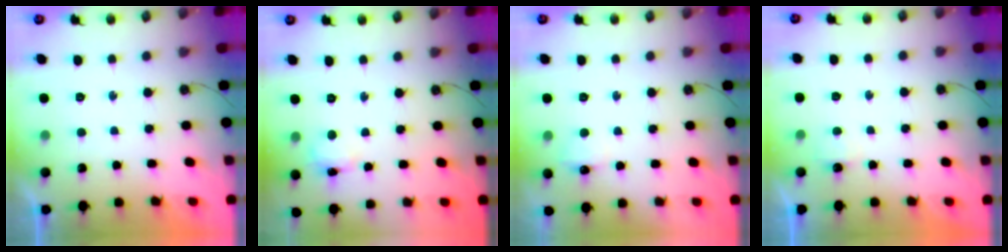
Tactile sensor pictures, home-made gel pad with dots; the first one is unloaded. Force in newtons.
{"total": 4.3, "press": 4.3, "slide": 0.1}
{"total": 5.5, "press": 5.4, "slide": 0.9}
{"total": 2.5, "press": 2.4, "slide": 0.5}